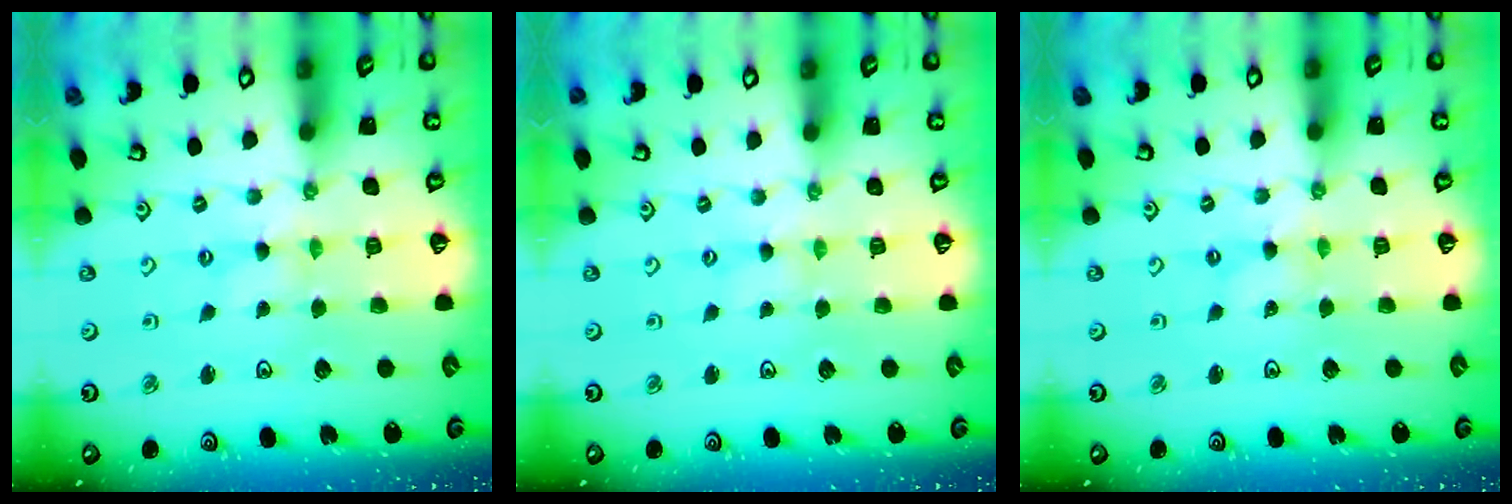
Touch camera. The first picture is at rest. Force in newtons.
{"total": 0.7, "press": 0.7, "slide": 0.1}
{"total": 0.7, "press": 0.7, "slide": 0.1}